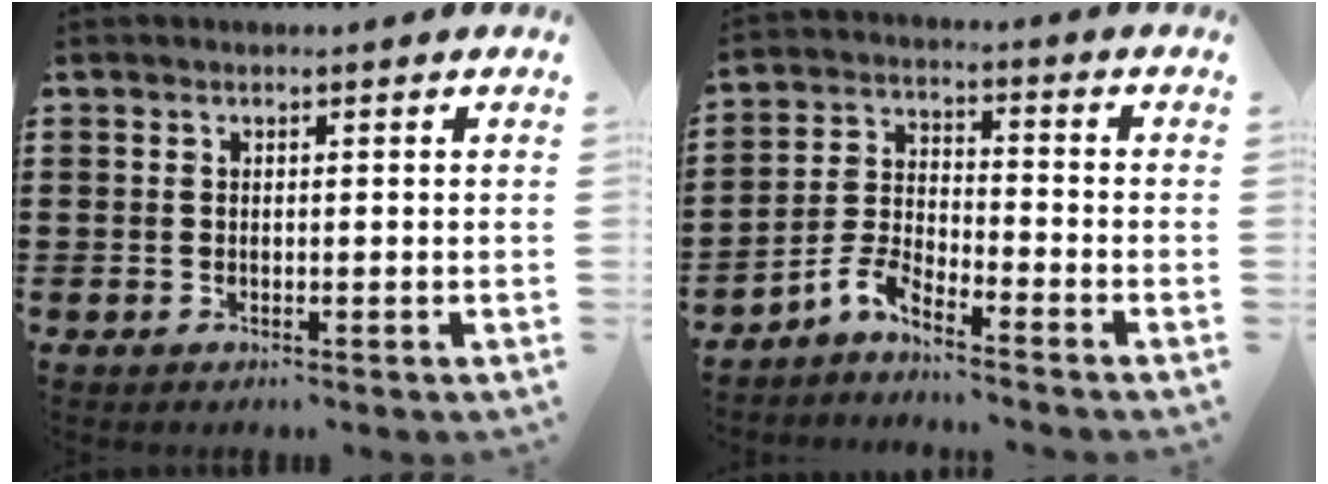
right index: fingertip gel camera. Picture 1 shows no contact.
{"total": 4.8, "force": [-4.5, 0.6, 1.5], "torque": [-0.052, -0.004, -0.098]}